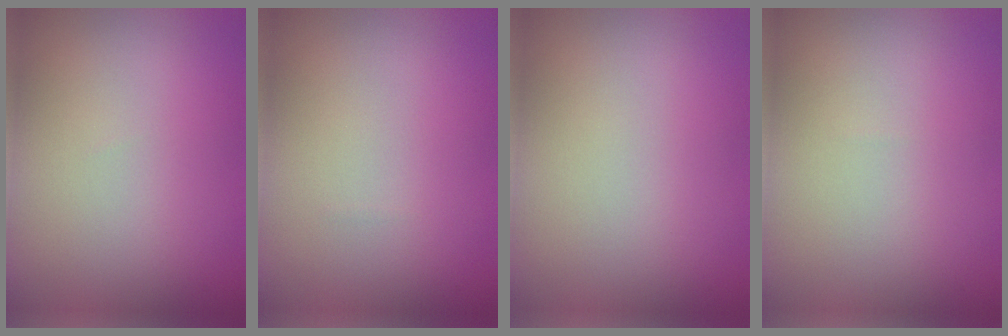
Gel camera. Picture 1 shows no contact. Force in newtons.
{"total": 0.0}
{"total": 0.0}
{"total": 0.0}